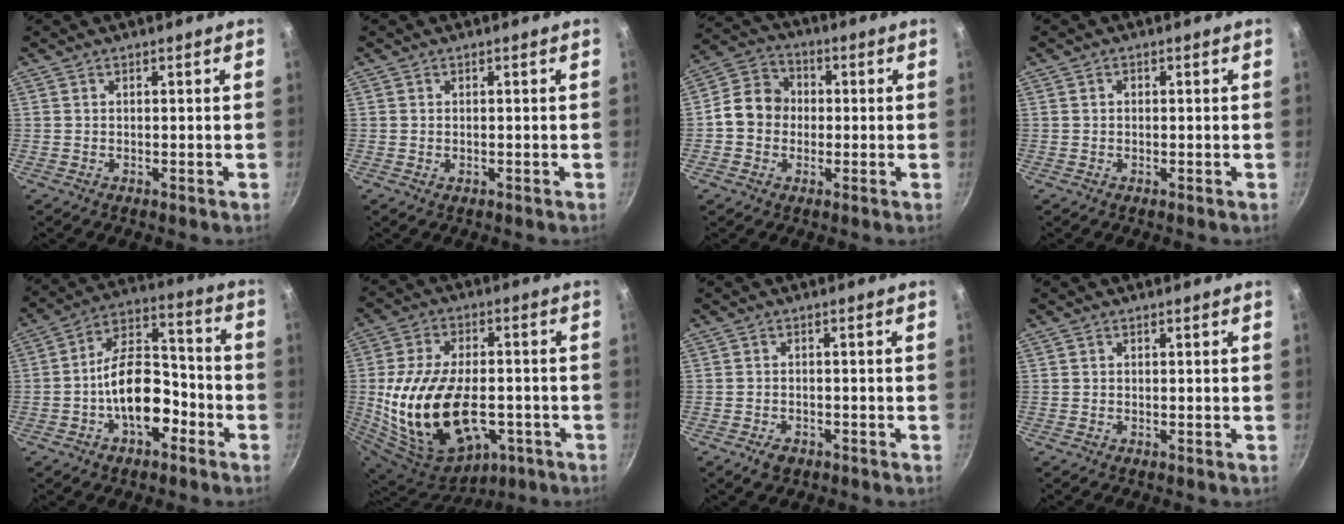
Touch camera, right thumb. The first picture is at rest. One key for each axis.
{"total": 0.7, "fx": -0.1, "fy": 0.5, "fz": 0.5, "tx": -0.007, "ty": 0.001, "tz": -0.002}
{"total": 8.9, "fx": -0.5, "fy": 7.8, "fz": 4.4, "tx": -0.044, "ty": 0.021, "tz": -0.030}
{"total": 0.7, "fx": 0.0, "fy": 0.6, "fz": 0.4, "tx": -0.005, "ty": 0.005, "tz": 0.000}
{"total": 14.5, "fx": -5.0, "fy": 8.4, "fz": 10.8, "tx": -0.138, "ty": 0.067, "tz": -0.090}
{"total": 24.8, "fx": -4.9, "fy": 15.1, "fz": 19.1, "tx": -0.348, "ty": 0.014, "tz": -0.063}
{"total": 3.0, "fx": -1.8, "fy": 1.8, "fz": 1.5, "tx": -0.026, "ty": 0.014, "tz": -0.026}
{"total": 0.0}